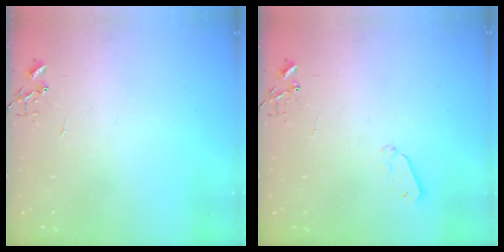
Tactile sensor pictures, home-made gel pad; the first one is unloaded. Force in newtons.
{"total": 4.2, "press": 4.2, "slide": 0.7}